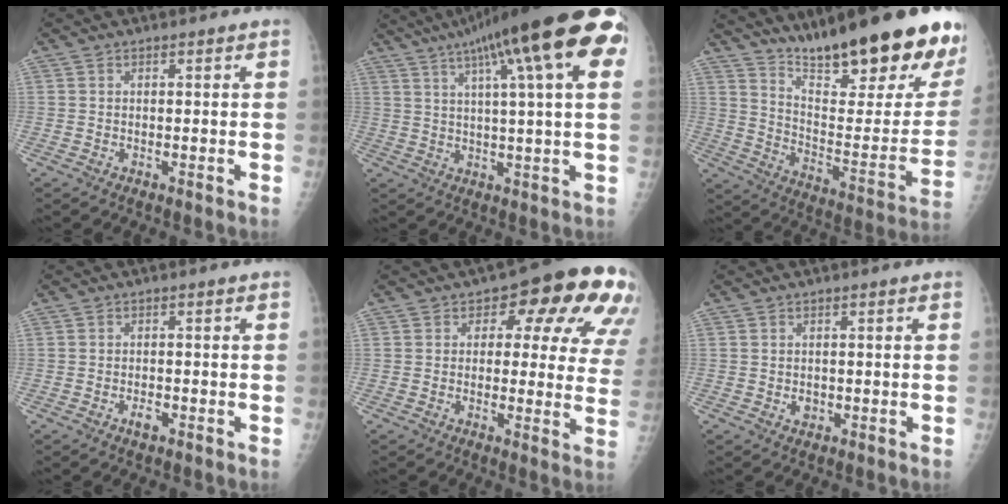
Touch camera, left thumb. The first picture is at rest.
{"total": 23.8, "force": [10.8, 4.2, 20.8], "torque": [-0.311, 0.017, 0.149]}
{"total": 28.0, "force": [19.8, 5.6, 19.0], "torque": [-0.256, -0.099, 0.304]}
{"total": 1.7, "force": [-1.0, 0.8, 1.2], "torque": [-0.020, 0.004, -0.016]}
{"total": 16.8, "force": [6.9, 8.5, 12.8], "torque": [-0.098, -0.011, 0.068]}
{"total": 1.4, "force": [-0.2, 1.2, 0.8], "torque": [-0.006, 0.001, 0.000]}